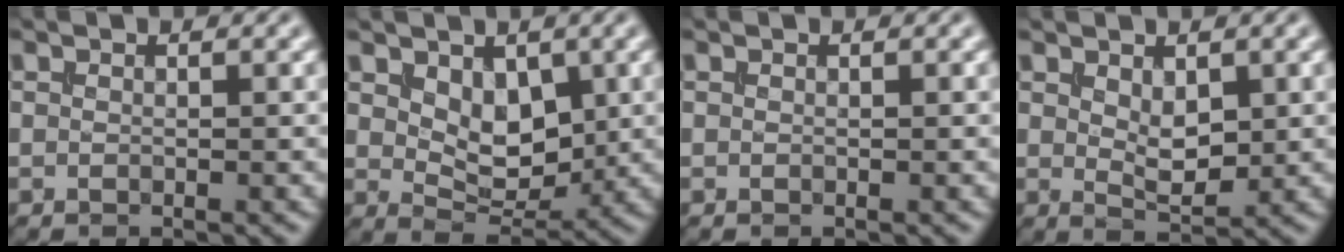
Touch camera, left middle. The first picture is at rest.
{"total": 4.0, "force": [1.3, 2.5, 2.8], "torque": [-0.050, -0.013, 0.024]}
{"total": 0.0}
{"total": 2.7, "force": [0.7, 1.4, 2.2], "torque": [-0.039, -0.006, 0.019]}